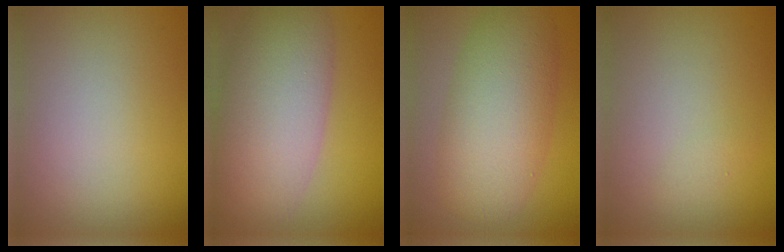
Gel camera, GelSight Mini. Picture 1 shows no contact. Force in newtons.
{"total": 10.2, "press": 10.2, "slide": 0.5}
{"total": 8.2, "press": 8.2, "slide": 0.2}
{"total": 0.6, "press": 0.5, "slide": 0.1}